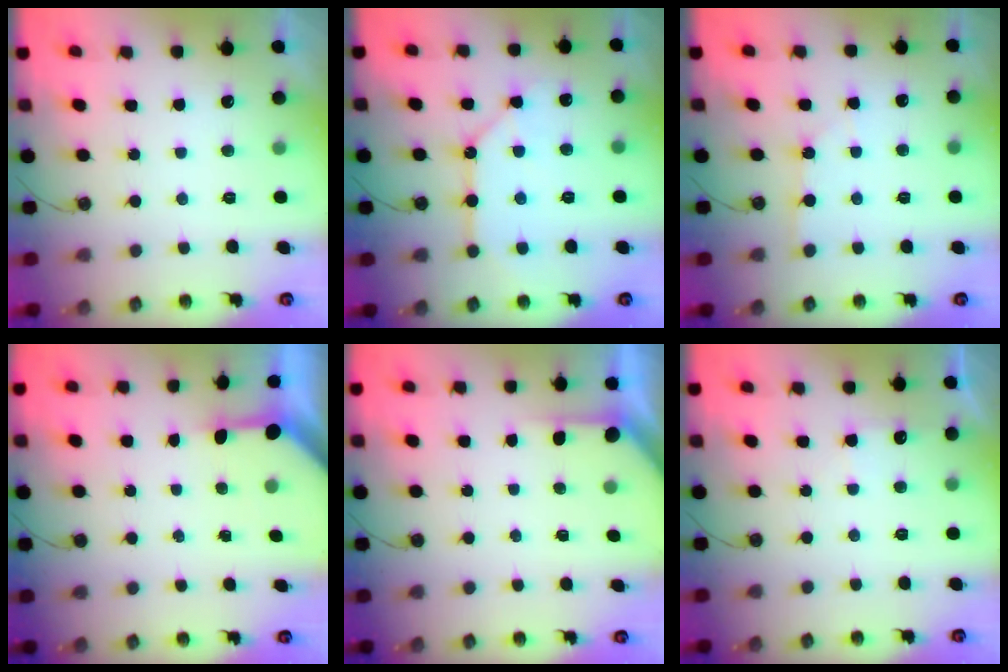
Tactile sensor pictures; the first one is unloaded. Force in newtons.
{"total": 12.0, "press": 11.9, "slide": 1.3}
{"total": 1.6, "press": 1.6, "slide": 0.3}
{"total": 3.4, "press": 3.4, "slide": 0.4}
{"total": 2.3, "press": 2.3, "slide": 0.3}
{"total": 6.3, "press": 6.3, "slide": 0.7}